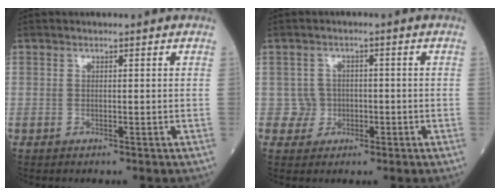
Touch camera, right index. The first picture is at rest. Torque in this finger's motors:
{"motor_torque": [-0.26, -0.13, -0.06, -0.04]}